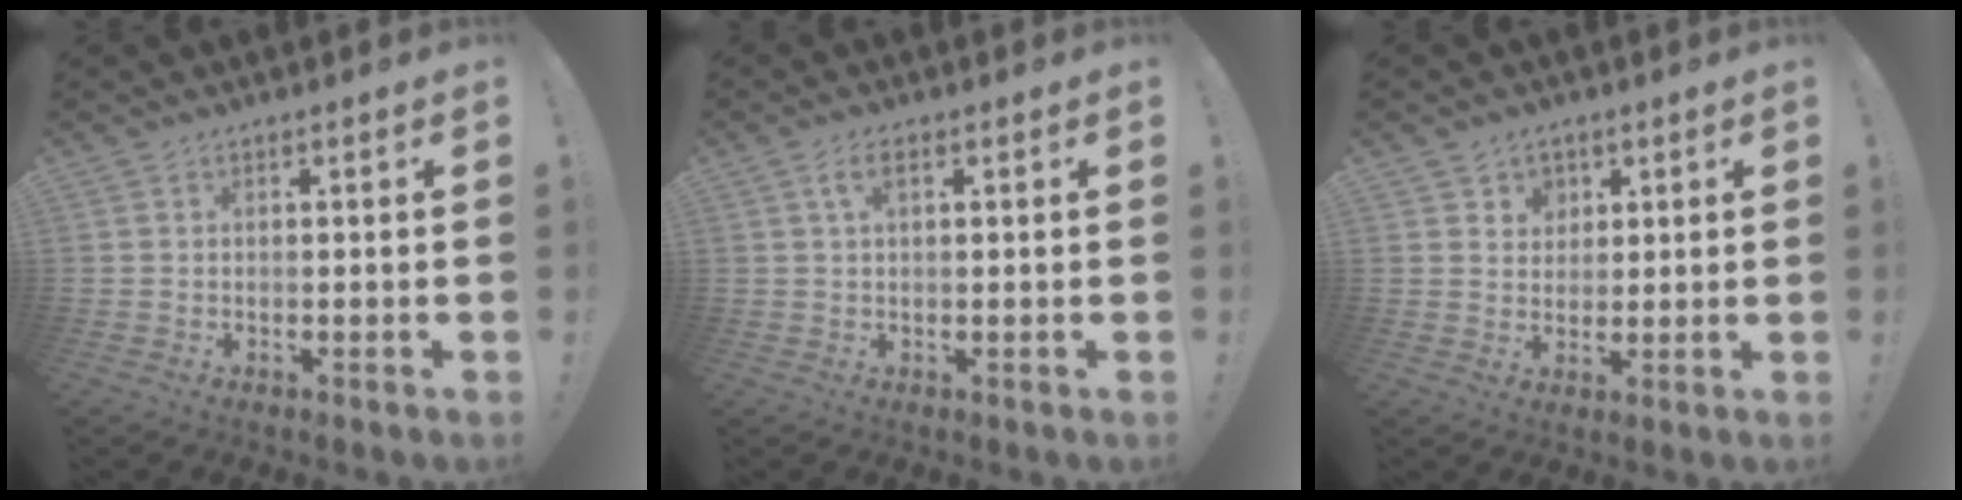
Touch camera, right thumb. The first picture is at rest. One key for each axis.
{"total": 3.5, "fx": 1.2, "fy": 1.5, "fz": 2.9, "tx": -0.050, "ty": 0.004, "tz": 0.020}
{"total": 4.9, "fx": 2.4, "fy": 4.3, "fz": 0.6, "tx": 0.003, "ty": -0.019, "tz": 0.043}